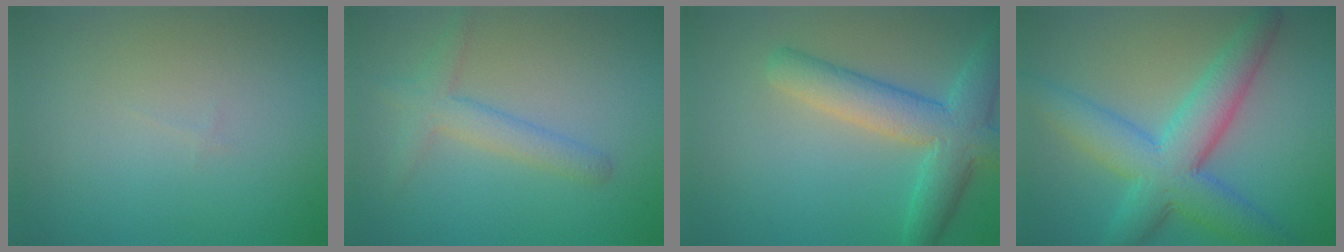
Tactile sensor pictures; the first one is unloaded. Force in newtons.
{"total": 2.9, "press": 2.8, "slide": 0.2}
{"total": 6.1, "press": 6.1, "slide": 0.3}
{"total": 7.7, "press": 7.7, "slide": 0.2}